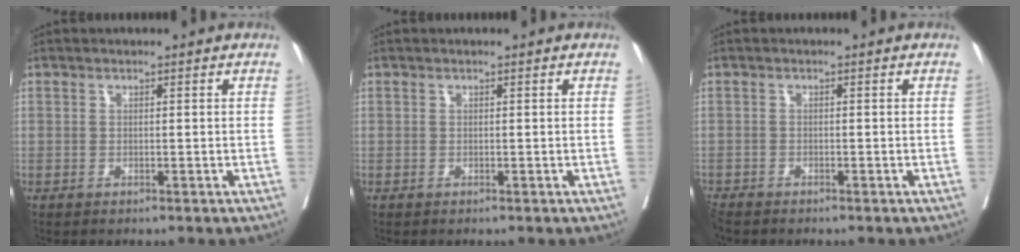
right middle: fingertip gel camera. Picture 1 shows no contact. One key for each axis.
{"total": 0.0}
{"total": 2.4, "fx": -2.3, "fy": 0.2, "fz": 0.6, "tx": -0.015, "ty": -0.010, "tz": -0.046}